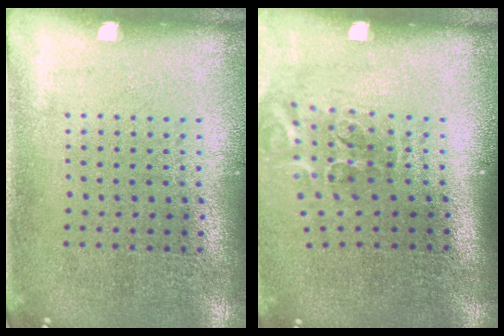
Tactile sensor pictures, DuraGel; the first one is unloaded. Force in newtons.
{"total": 2.0, "press": 1.2, "slide": 1.7}